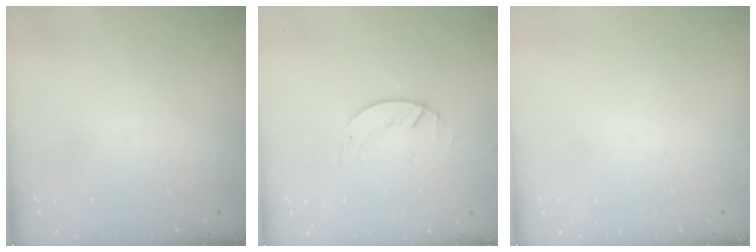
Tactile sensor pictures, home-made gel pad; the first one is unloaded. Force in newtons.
{"total": 1.2, "press": 1.1, "slide": 0.2}
{"total": 0.0}